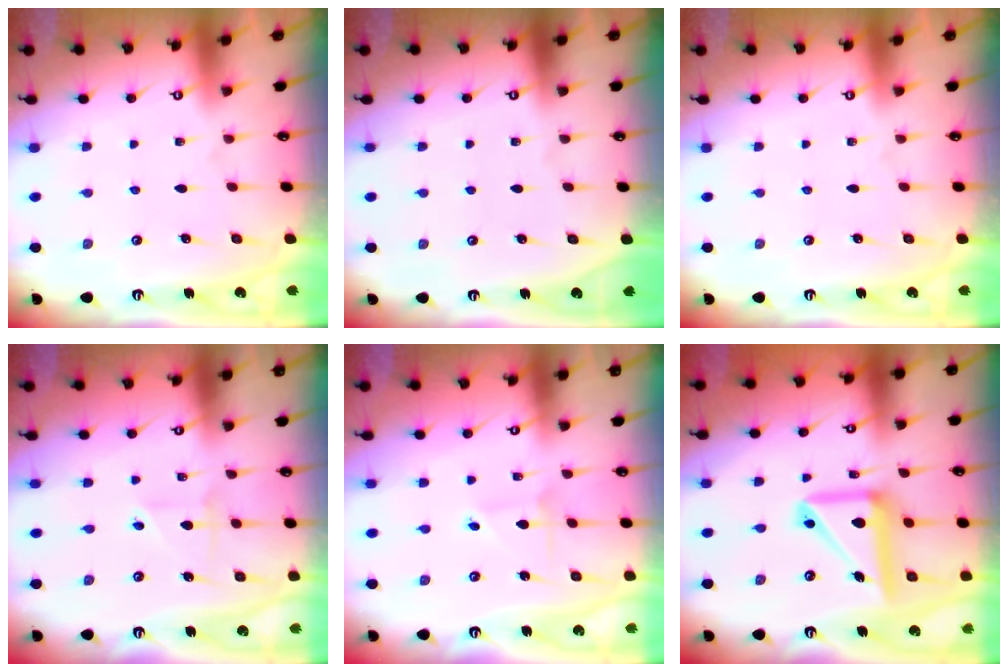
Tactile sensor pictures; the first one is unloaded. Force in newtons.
{"total": 0.0}
{"total": 0.0}
{"total": 2.6, "press": 2.6, "slide": 0.3}
{"total": 1.4, "press": 1.4, "slide": 0.1}
{"total": 14.5, "press": 14.4, "slide": 2.0}